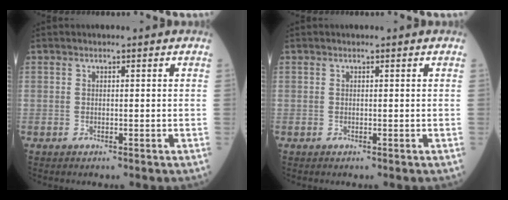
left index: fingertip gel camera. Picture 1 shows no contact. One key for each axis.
{"total": 0.0}